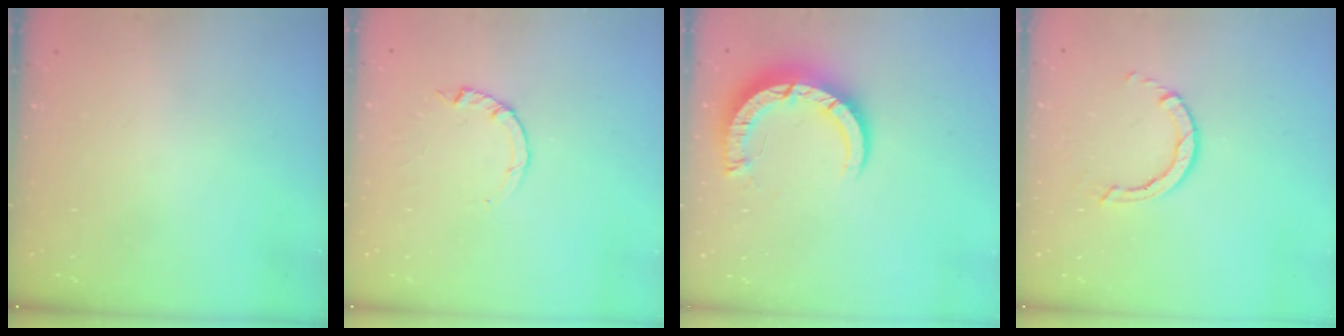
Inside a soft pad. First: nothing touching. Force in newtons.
{"total": 0.9, "press": 0.8, "slide": 0.2}
{"total": 8.9, "press": 8.9, "slide": 0.9}
{"total": 2.8, "press": 2.8, "slide": 0.2}